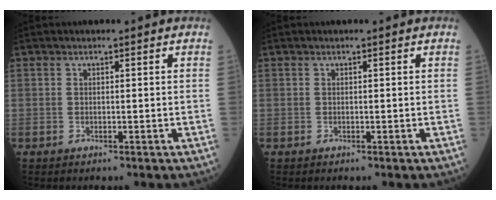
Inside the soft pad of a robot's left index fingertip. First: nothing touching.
{"total": 0.0}